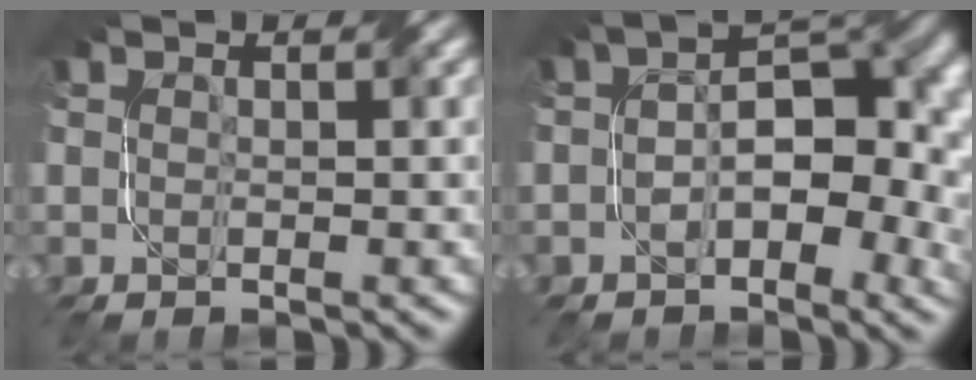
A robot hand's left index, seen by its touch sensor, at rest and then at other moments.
{"total": 7.7, "force": [-1.2, 4.1, 6.3], "torque": [-0.081, 0.011, -0.026]}